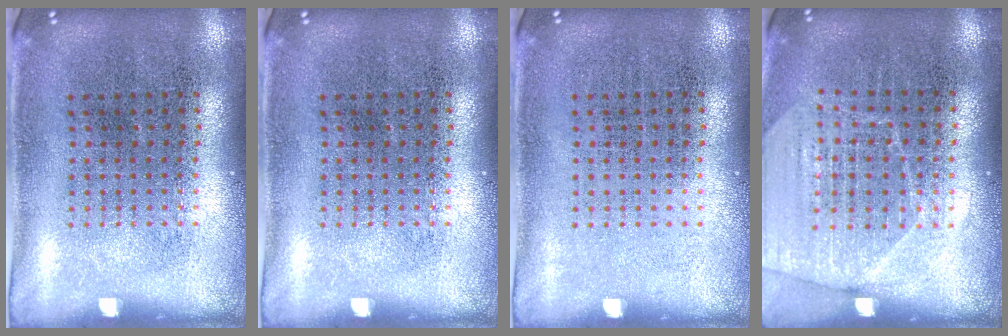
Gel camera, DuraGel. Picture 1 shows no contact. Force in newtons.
{"total": 0.0}
{"total": 0.0}
{"total": 1.6, "press": 1.5, "slide": 0.3}